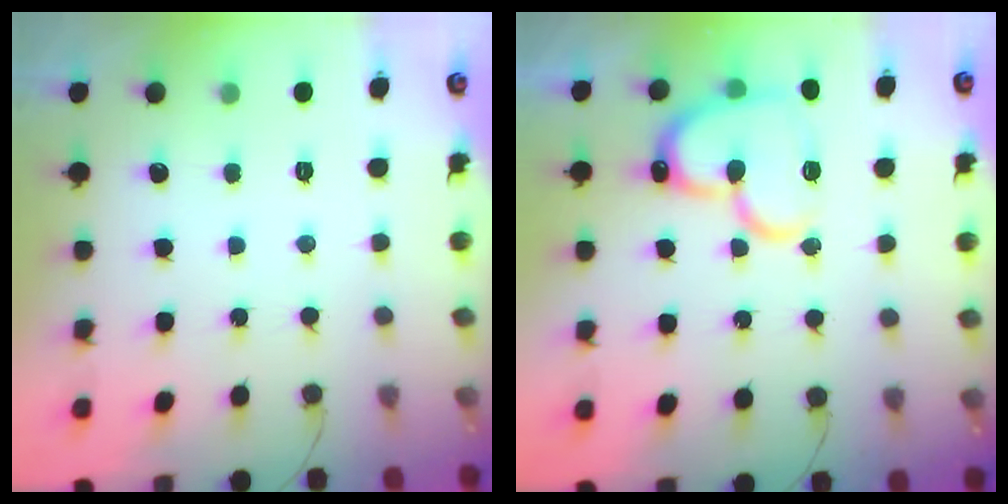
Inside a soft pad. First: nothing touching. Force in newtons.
{"total": 17.9, "press": 17.7, "slide": 2.4}